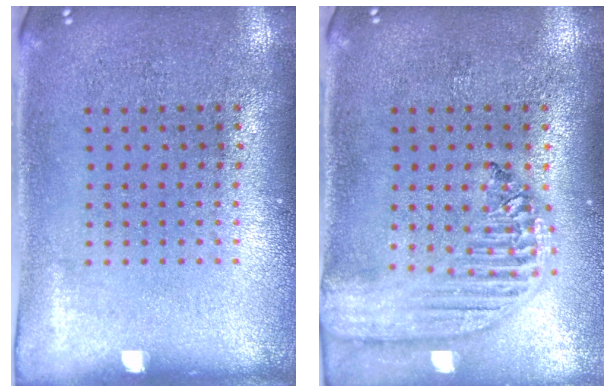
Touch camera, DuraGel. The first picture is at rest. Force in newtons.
{"total": 2.2, "press": 1.9, "slide": 1.1}